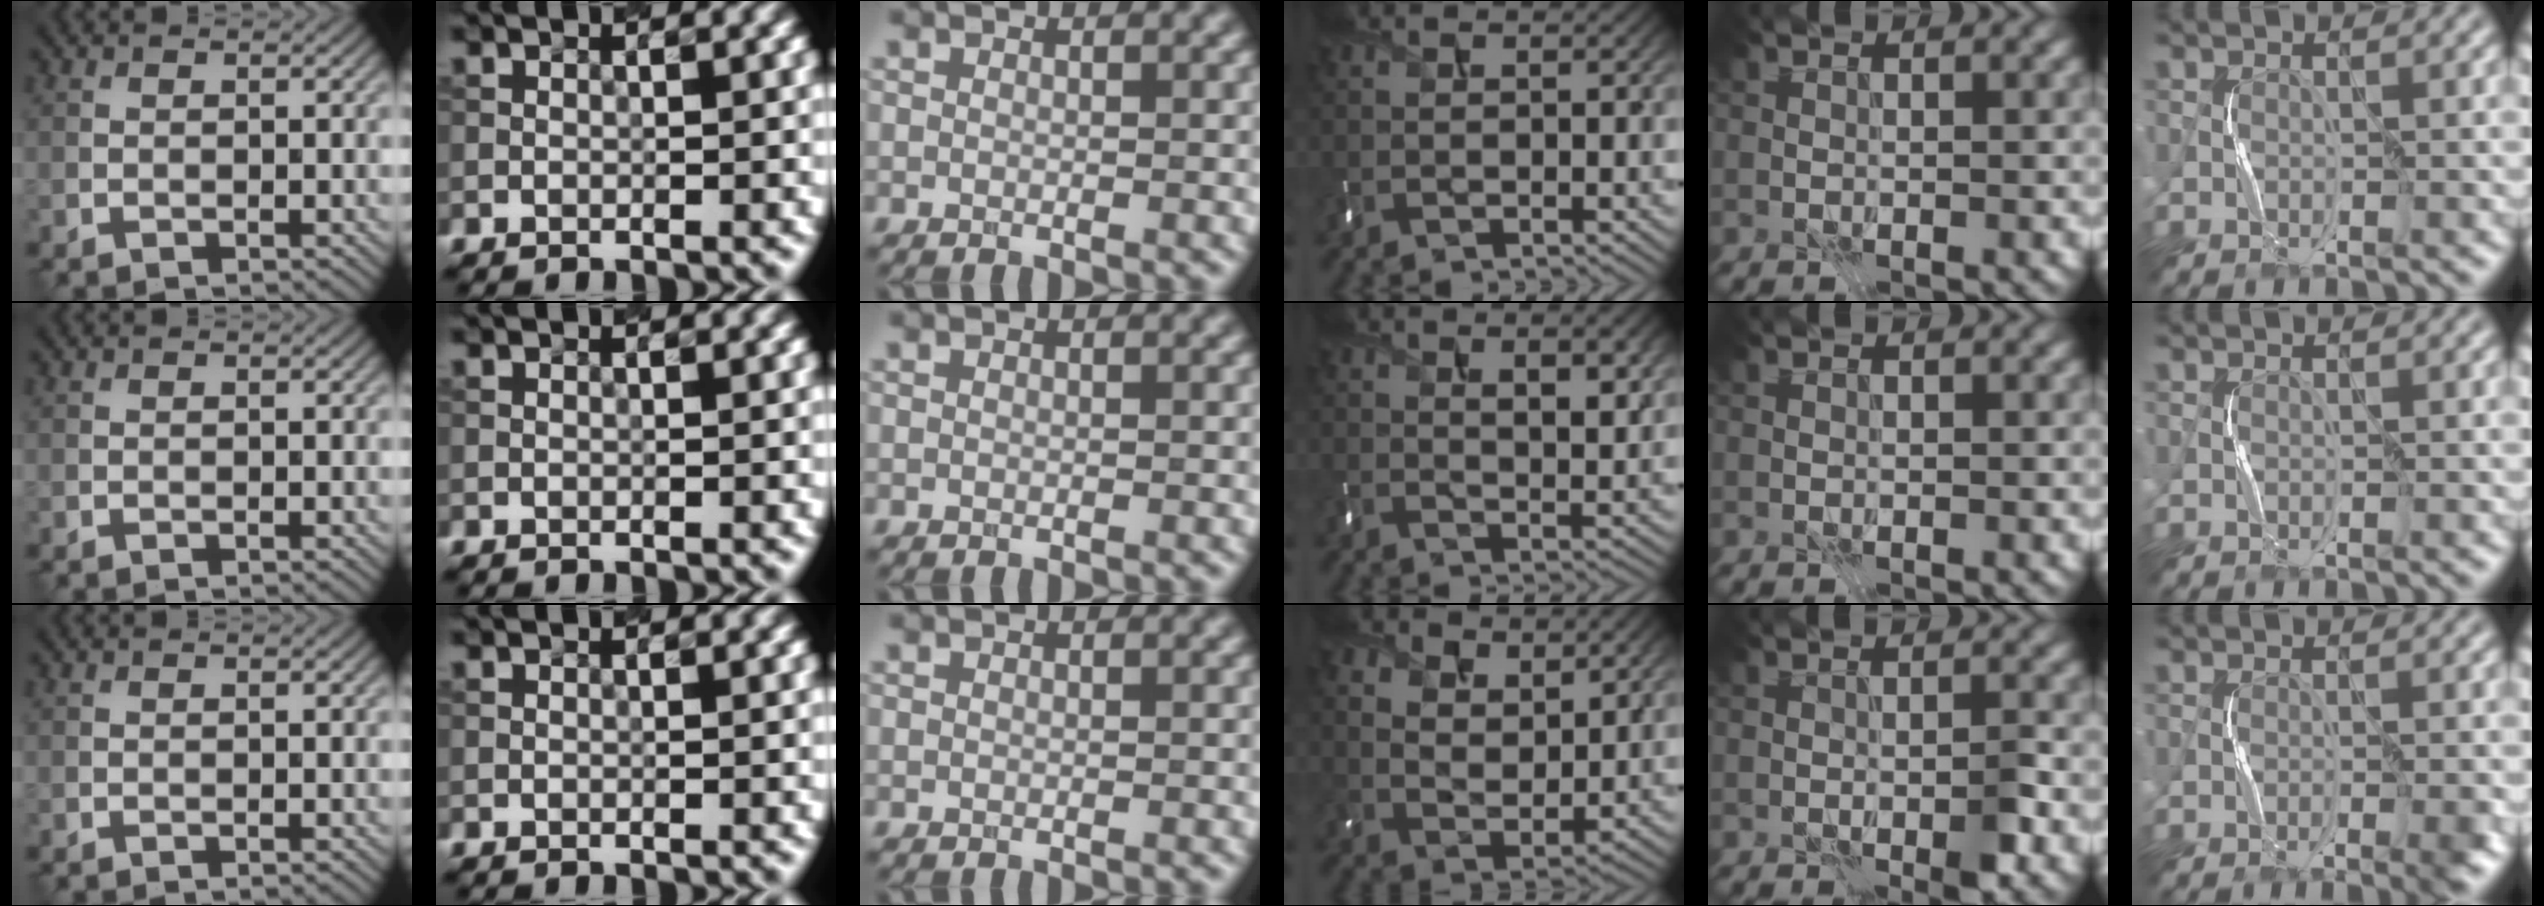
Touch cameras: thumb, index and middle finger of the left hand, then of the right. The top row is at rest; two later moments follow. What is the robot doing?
{"motion": "squeeze", "object": "air blower"}